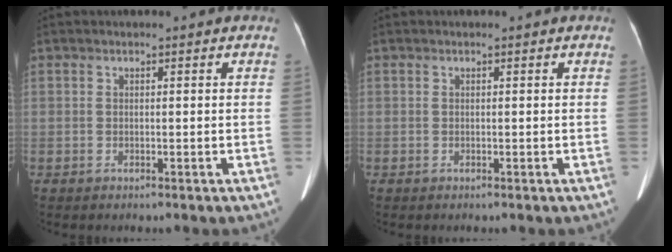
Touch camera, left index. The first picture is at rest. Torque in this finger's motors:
{"motor_torque": [0.01, 0.01, 0.00, 0.00]}